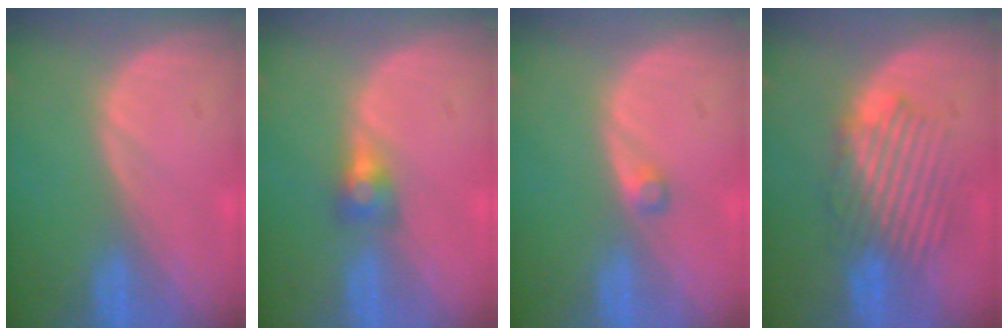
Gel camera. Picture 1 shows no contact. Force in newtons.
{"total": 2.9, "press": 2.5, "slide": 1.5}
{"total": 1.2, "press": 1.2, "slide": 0.2}
{"total": 6.6, "press": 6.4, "slide": 1.6}